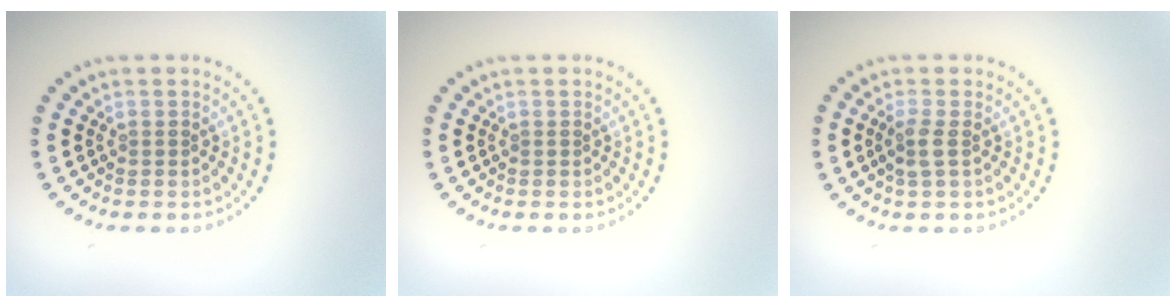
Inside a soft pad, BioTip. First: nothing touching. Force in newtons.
{"total": 0.0}
{"total": 1.6, "press": 1.4, "slide": 0.7}